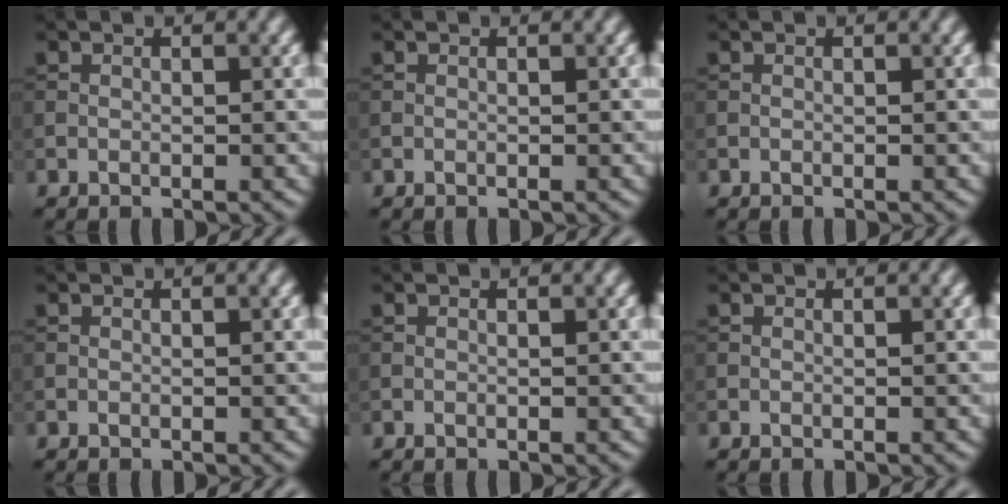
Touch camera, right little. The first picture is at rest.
{"total": 0.0}
{"total": 0.0}
{"total": 0.0}
{"total": 0.0}
{"total": 0.0}